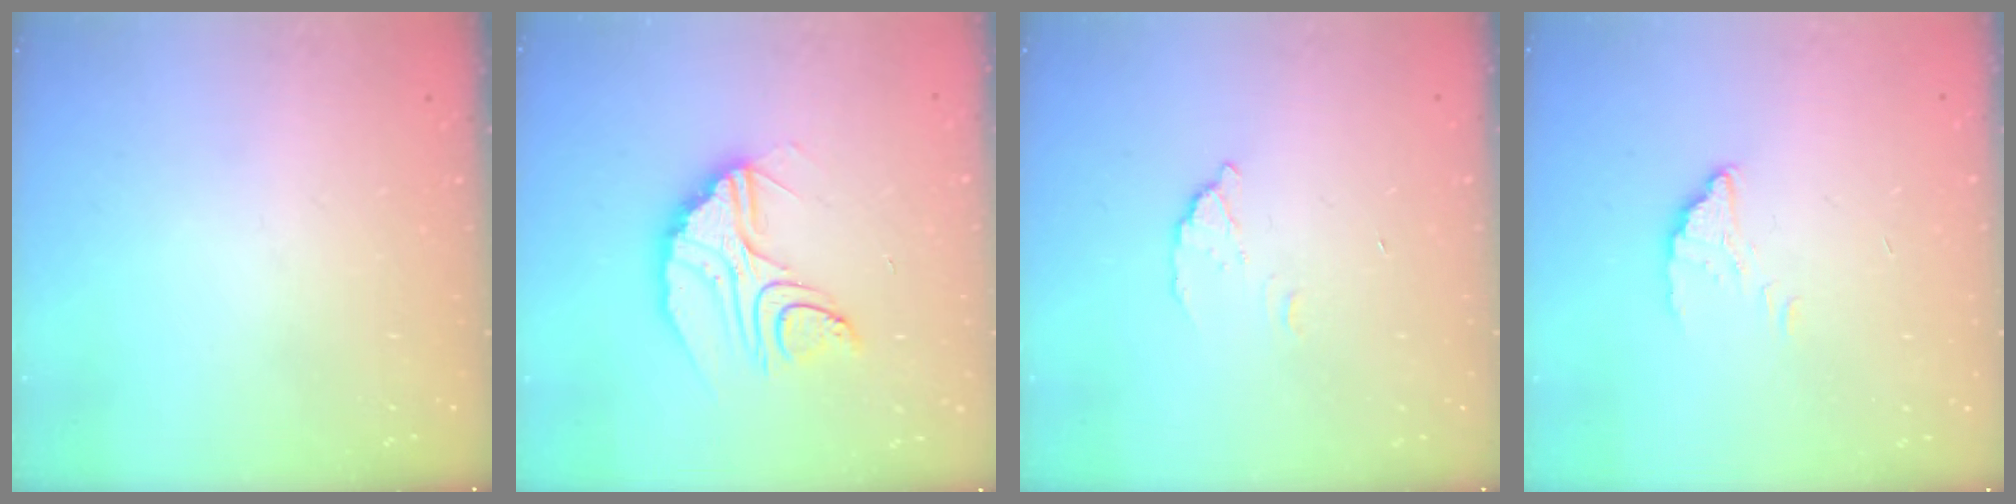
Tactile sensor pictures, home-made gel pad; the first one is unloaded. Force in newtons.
{"total": 12.2, "press": 12.1, "slide": 0.9}
{"total": 2.7, "press": 2.7, "slide": 0.1}
{"total": 2.1, "press": 2.1, "slide": 0.2}